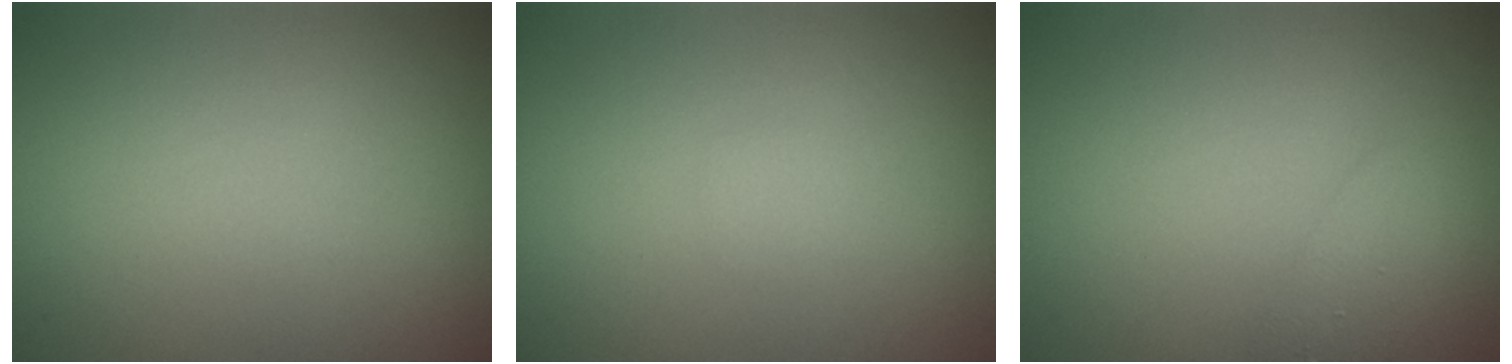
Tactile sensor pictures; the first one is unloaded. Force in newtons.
{"total": 0.5, "press": 0.5, "slide": 0.0}
{"total": 1.7, "press": 1.7, "slide": 0.1}